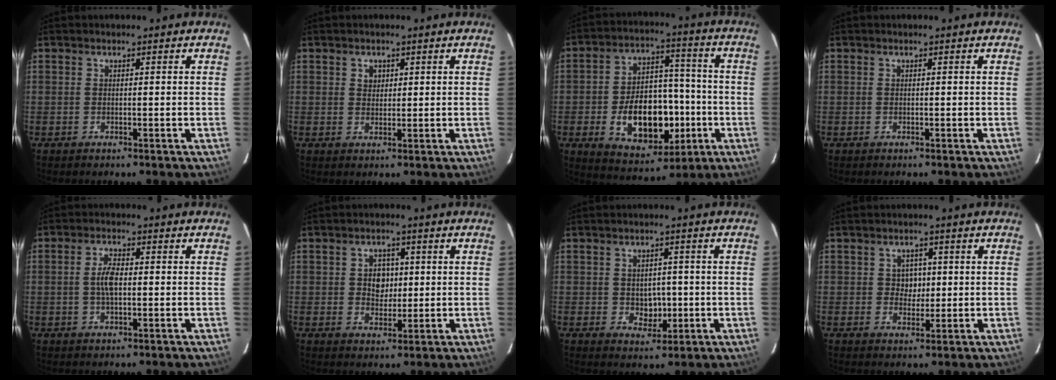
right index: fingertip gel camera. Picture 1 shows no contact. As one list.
[{"total": 2.0, "force": [0.8, 1.8, 0.6], "torque": [-0.004, 0.006, 0.014]}, {"total": 17.1, "force": [-4.6, 10.8, 12.5], "torque": [-0.232, 0.024, -0.050]}, {"total": 0.0}, {"total": 4.0, "force": [-0.2, 1.7, 3.6], "torque": [-0.072, 0.005, -0.001]}, {"total": 4.2, "force": [0.5, 3.5, 2.3], "torque": [-0.037, 0.009, 0.011]}, {"total": 4.5, "force": [-0.5, 3.7, 2.5], "torque": [-0.042, 0.003, 0.000]}, {"total": 3.0, "force": [0.4, 2.8, 1.0], "torque": [-0.015, 0.009, 0.006]}]